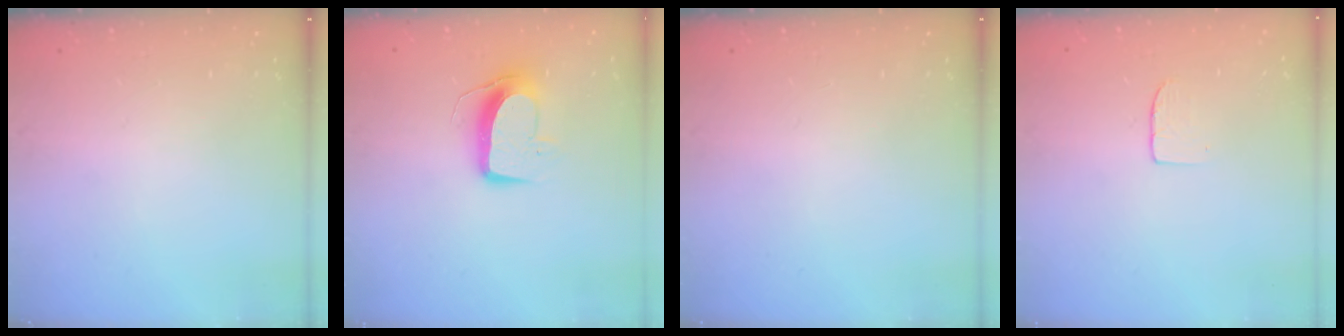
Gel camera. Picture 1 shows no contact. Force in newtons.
{"total": 10.5, "press": 10.5, "slide": 0.4}
{"total": 0.0}
{"total": 3.7, "press": 3.7, "slide": 0.3}